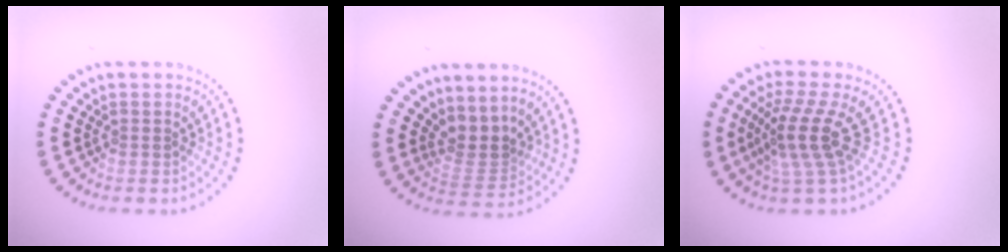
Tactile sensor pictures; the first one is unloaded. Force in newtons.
{"total": 2.9, "press": 2.0, "slide": 2.1}
{"total": 4.0, "press": 2.8, "slide": 2.8}